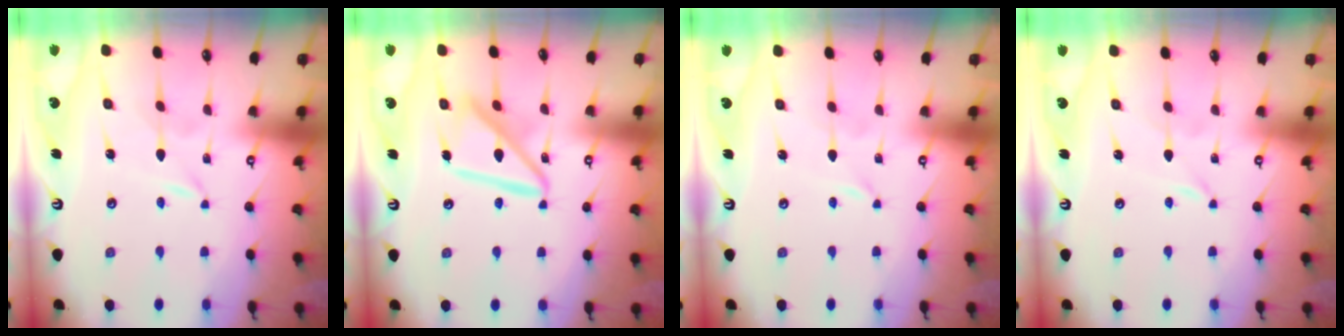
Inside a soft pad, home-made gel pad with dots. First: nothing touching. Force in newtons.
{"total": 14.4, "press": 14.3, "slide": 1.5}
{"total": 0.0}
{"total": 0.0}